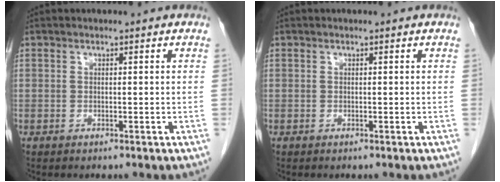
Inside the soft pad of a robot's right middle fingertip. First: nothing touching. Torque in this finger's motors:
{"motor_torque": [0.24, 0.02, 0.05, 0.00]}